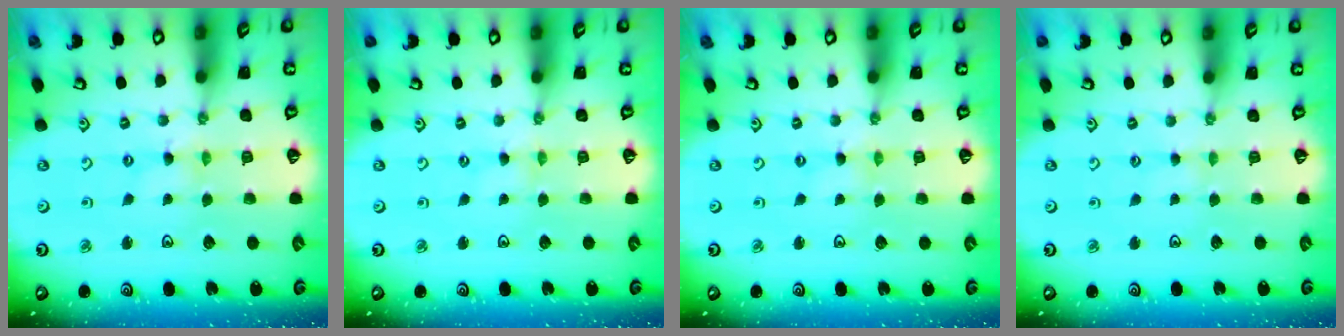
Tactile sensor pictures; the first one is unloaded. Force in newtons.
{"total": 0.0}
{"total": 0.0}
{"total": 0.9, "press": 0.9, "slide": 0.2}